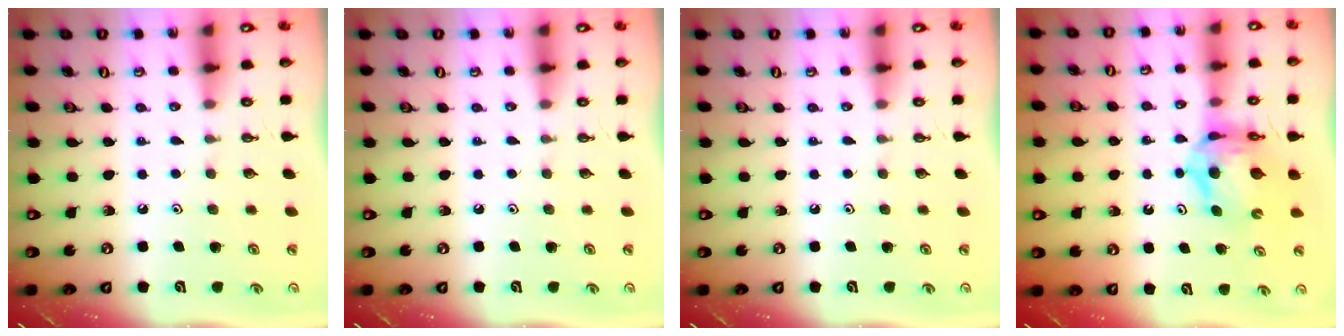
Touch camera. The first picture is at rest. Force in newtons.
{"total": 0.0}
{"total": 0.0}
{"total": 9.7, "press": 9.6, "slide": 1.2}